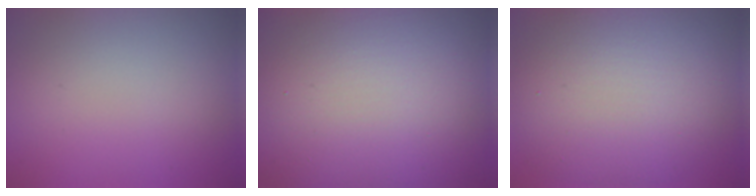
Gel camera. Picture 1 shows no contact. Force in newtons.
{"total": 21.0, "press": 21.0, "slide": 1.0}
{"total": 10.9, "press": 10.9, "slide": 0.6}